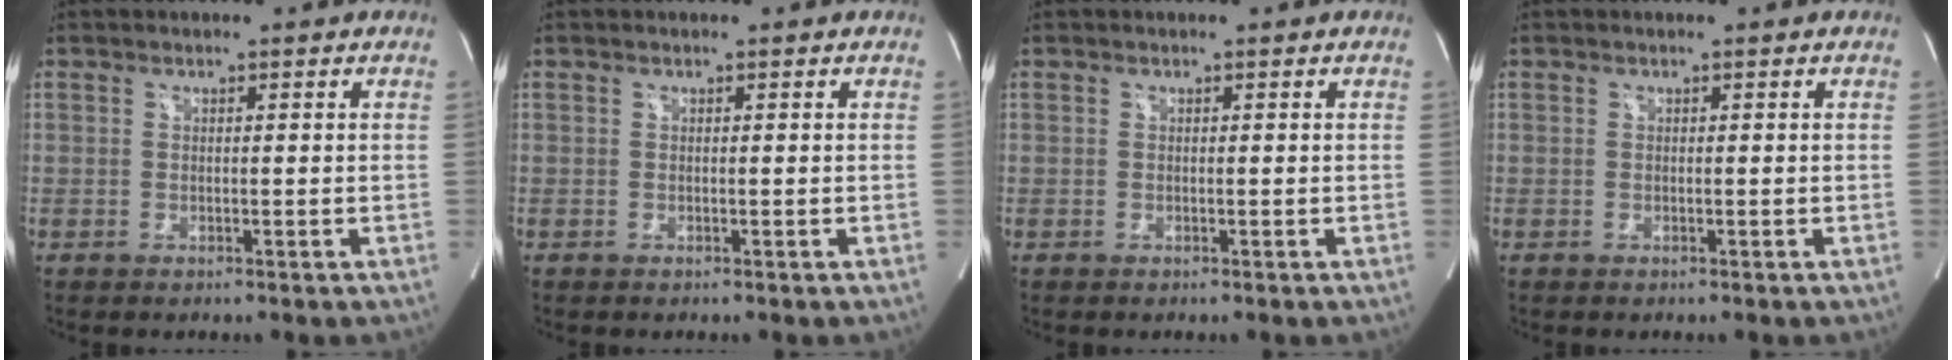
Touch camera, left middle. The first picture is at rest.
{"total": 0.0}
{"total": 0.0}
{"total": 0.0}